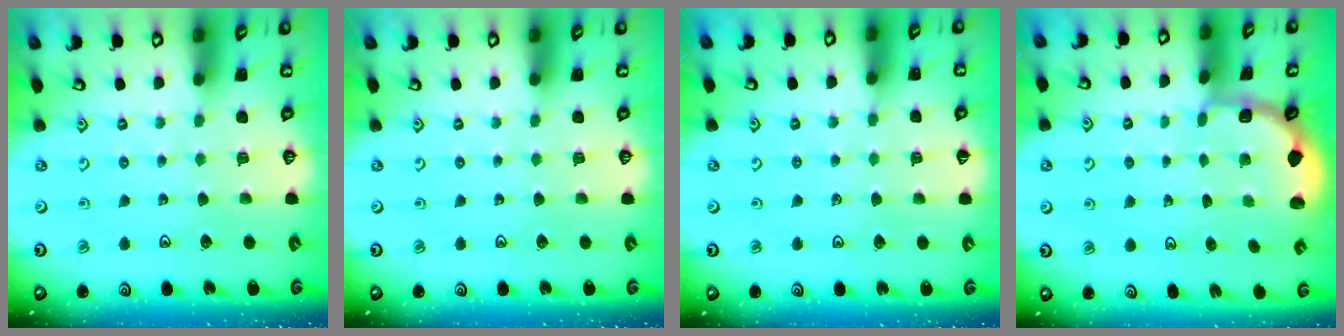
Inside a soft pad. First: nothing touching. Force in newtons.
{"total": 0.0}
{"total": 2.5, "press": 2.5, "slide": 0.4}
{"total": 1.8, "press": 1.6, "slide": 0.7}